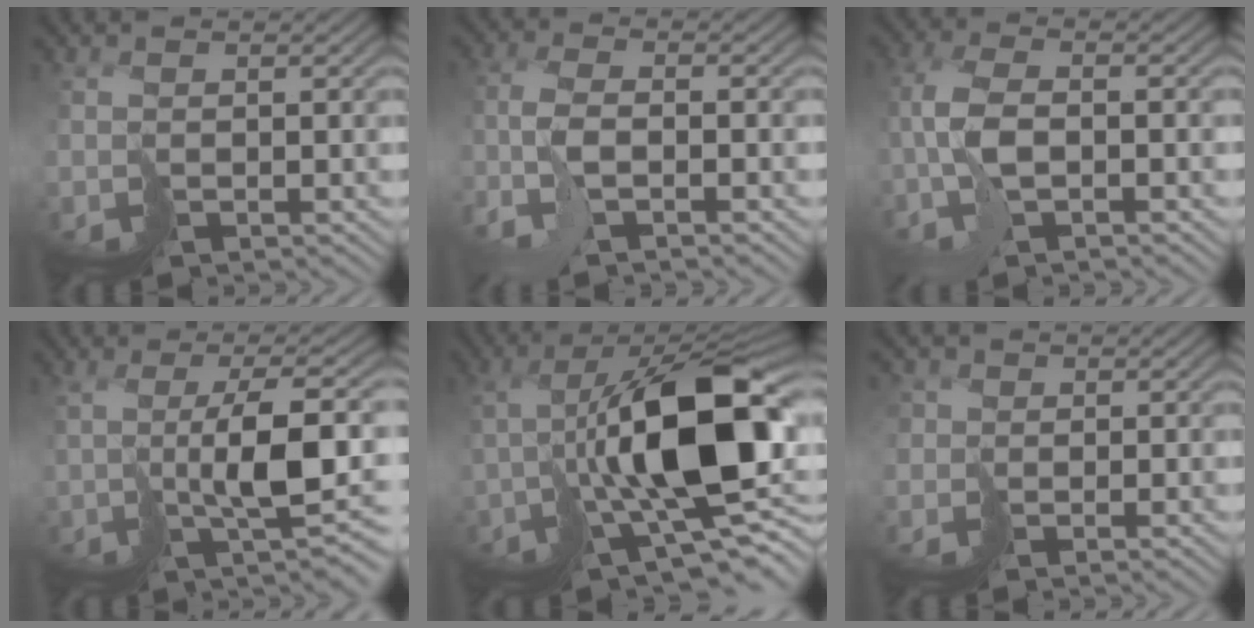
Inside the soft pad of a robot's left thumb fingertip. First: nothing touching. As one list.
[{"total": 4.5, "force": [-2.4, 0.9, 3.7], "torque": [-0.082, 0.003, -0.059]}, {"total": 5.2, "force": [-1.2, 1.8, 4.7], "torque": [-0.108, 0.011, -0.030]}, {"total": 7.8, "force": [0.3, 1.1, 7.7], "torque": [-0.124, 0.004, 0.009]}, {"total": 15.4, "force": [-0.5, 6.4, 14.0], "torque": [-0.236, -0.003, 0.000]}, {"total": 2.3, "force": [-0.2, 2.3, 0.3], "torque": [-0.010, 0.007, -0.021]}]